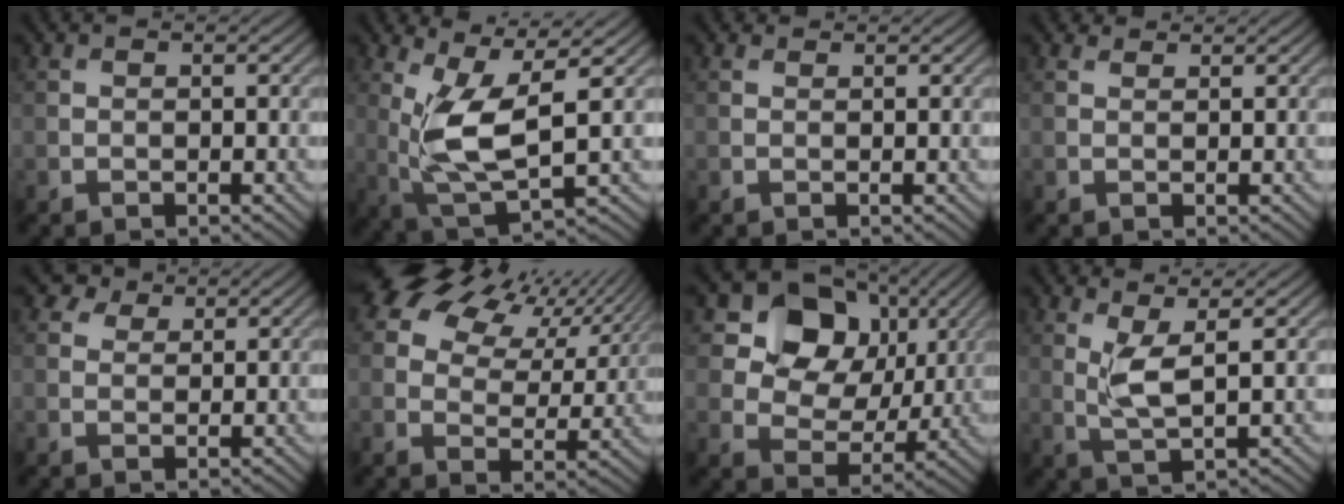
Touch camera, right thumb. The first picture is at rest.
{"total": 9.1, "force": [1.6, 3.2, 8.4], "torque": [-0.194, 0.001, 0.035]}
{"total": 0.7, "force": [0.7, 0.2, 0.1], "torque": [-0.006, 0.005, 0.013]}
{"total": 1.4, "force": [1.3, 0.3, 0.3], "torque": [-0.014, 0.006, 0.025]}
{"total": 3.3, "force": [2.4, 2.0, 1.1], "torque": [-0.035, 0.001, 0.047]}
{"total": 13.6, "force": [8.0, 7.2, 8.3], "torque": [-0.165, 0.036, 0.128]}
{"total": 13.2, "force": [5.4, 9.8, 6.9], "torque": [-0.151, 0.027, 0.092]}
{"total": 3.9, "force": [1.3, 0.8, 3.6], "torque": [-0.091, -0.001, 0.031]}